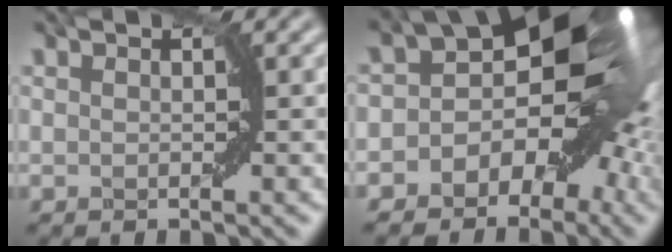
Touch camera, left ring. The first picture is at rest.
{"total": 12.9, "force": [-1.5, 9.0, 9.1], "torque": [-0.015, 0.023, -0.050]}